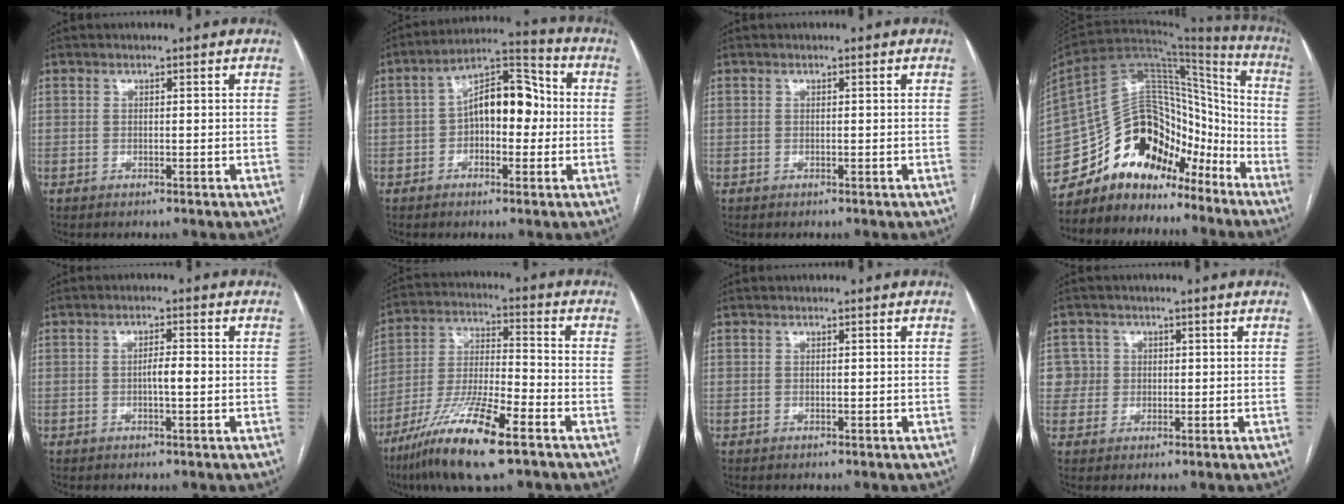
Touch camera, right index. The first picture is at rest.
{"total": 10.1, "force": [-0.4, 4.9, 8.8], "torque": [-0.142, 0.039, -0.009]}
{"total": 0.0}
{"total": 18.6, "force": [-14.3, 9.2, 7.6], "torque": [-0.136, 0.081, -0.240]}
{"total": 2.6, "force": [-0.3, 0.3, 2.5], "torque": [-0.043, 0.002, -0.007]}
{"total": 15.5, "force": [-9.4, 1.8, 12.2], "torque": [-0.251, -0.032, -0.172]}
{"total": 0.0}
{"total": 3.7, "force": [0.7, 3.6, -0.4], "torque": [0.027, 0.011, 0.012]}